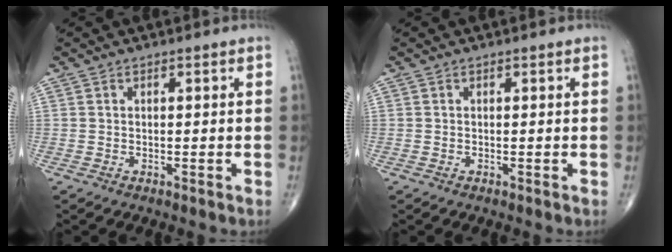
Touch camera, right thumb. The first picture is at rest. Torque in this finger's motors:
{"motor_torque": [-0.23, 0.46, -0.01, -0.09, -0.03]}